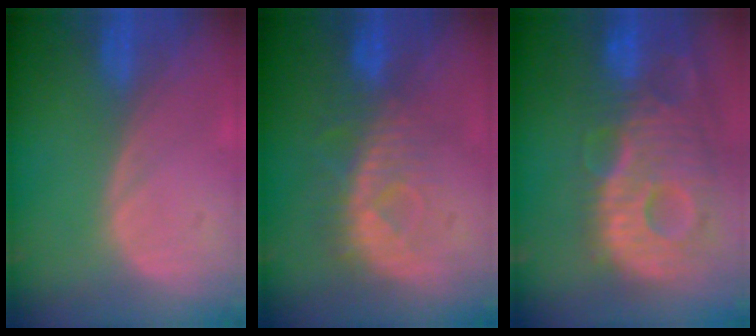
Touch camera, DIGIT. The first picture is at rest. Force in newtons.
{"total": 8.2, "press": 7.4, "slide": 3.5}
{"total": 13.8, "press": 12.0, "slide": 6.9}